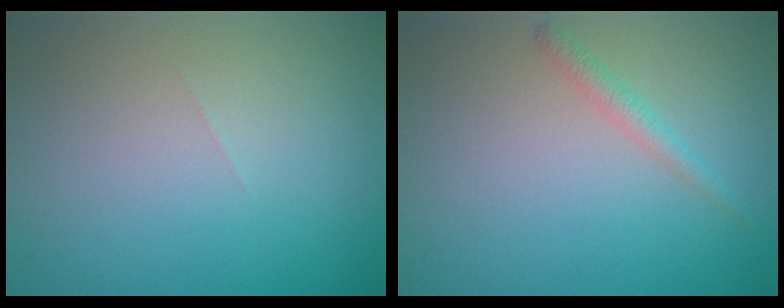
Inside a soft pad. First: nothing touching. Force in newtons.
{"total": 1.4, "press": 1.4, "slide": 0.1}